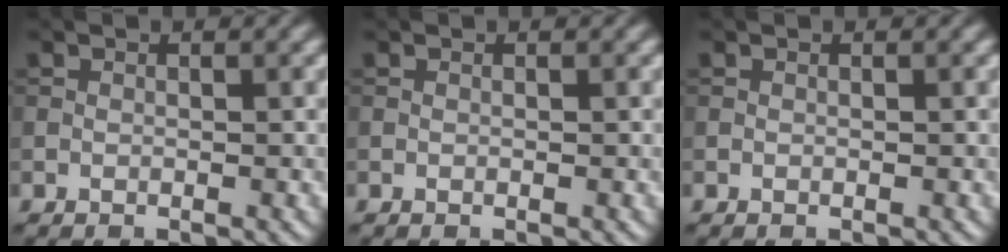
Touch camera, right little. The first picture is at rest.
{"total": 0.0}
{"total": 0.0}